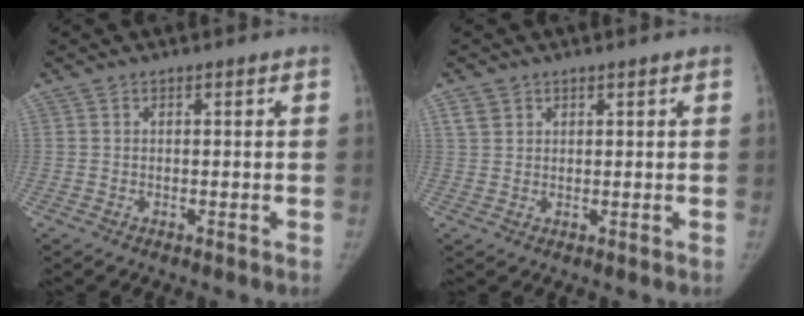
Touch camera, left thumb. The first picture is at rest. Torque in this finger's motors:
{"motor_torque": [0.36, -0.25, 0.45, -0.29, 0.21]}